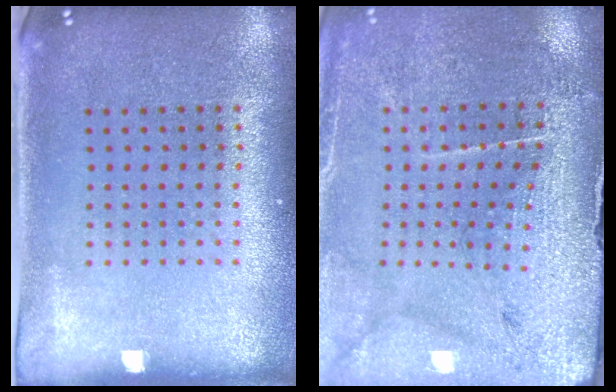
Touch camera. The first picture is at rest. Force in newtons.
{"total": 3.3, "press": 3.3, "slide": 0.1}